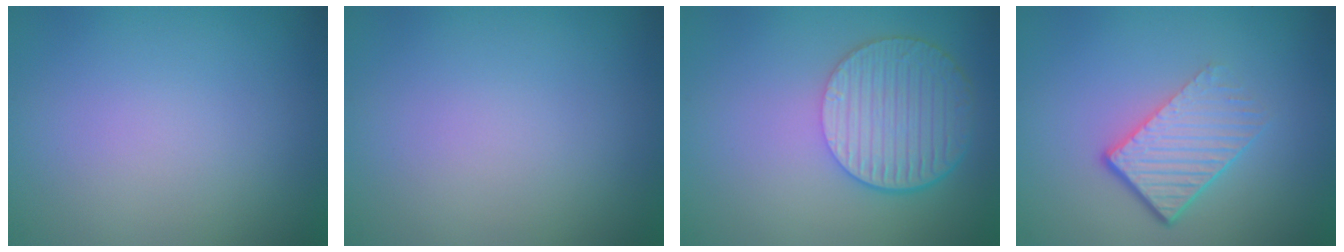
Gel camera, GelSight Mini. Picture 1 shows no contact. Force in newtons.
{"total": 0.0}
{"total": 6.0, "press": 4.4, "slide": 4.0}
{"total": 4.6, "press": 2.9, "slide": 3.6}